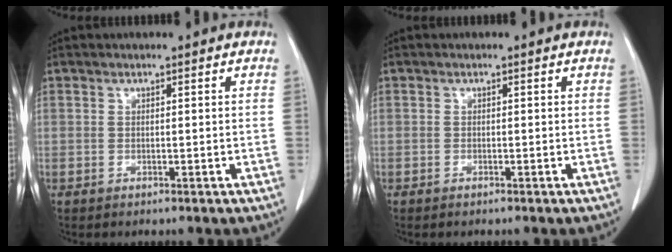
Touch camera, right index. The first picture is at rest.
{"total": 0.0}